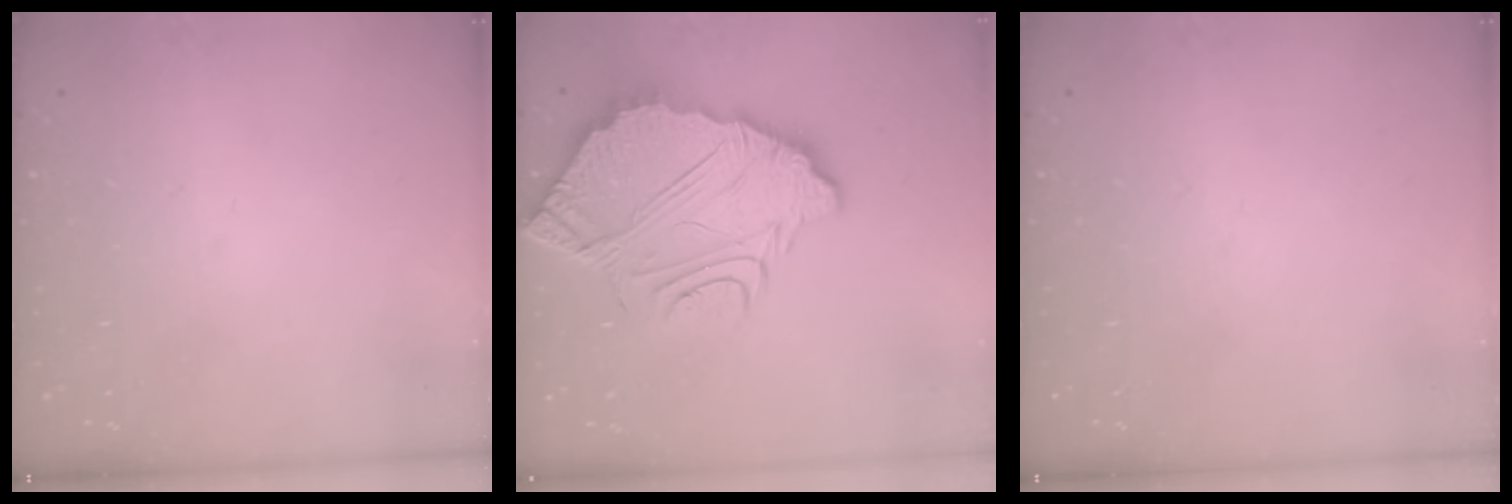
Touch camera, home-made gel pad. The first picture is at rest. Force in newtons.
{"total": 13.2, "press": 13.1, "slide": 0.9}
{"total": 0.0}